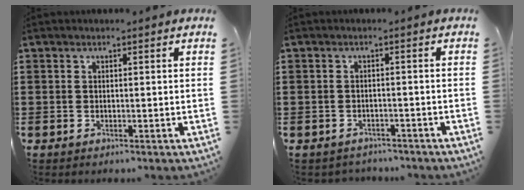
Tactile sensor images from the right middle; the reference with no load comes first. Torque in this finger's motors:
{"motor_torque": [-0.12, 0.38, 0.02, -0.01]}